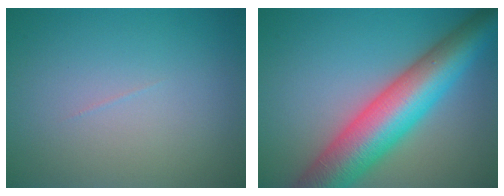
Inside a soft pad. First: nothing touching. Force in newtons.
{"total": 11.0, "press": 11.0, "slide": 0.3}